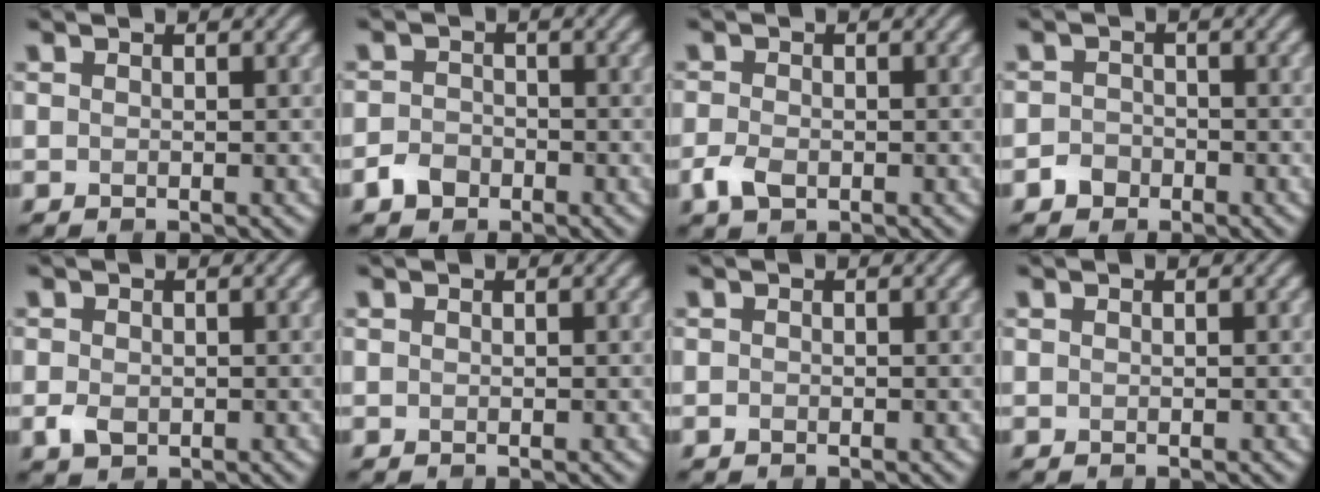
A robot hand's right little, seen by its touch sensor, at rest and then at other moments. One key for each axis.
{"total": 2.3, "fx": -1.7, "fy": 1.5, "fz": 0.7, "tx": -0.007, "ty": 0.006, "tz": -0.034}
{"total": 2.5, "fx": -1.2, "fy": 1.6, "fz": 1.6, "tx": -0.037, "ty": 0.000, "tz": -0.025}
{"total": 1.9, "fx": -1.4, "fy": 1.2, "fz": 0.3, "tx": 0.004, "ty": 0.007, "tz": -0.026}
{"total": 2.0, "fx": -0.7, "fy": 1.5, "fz": 1.1, "tx": -0.024, "ty": 0.001, "tz": -0.013}
{"total": 0.0}
{"total": 0.7, "fx": -0.6, "fy": 0.3, "fz": 0.1, "tx": 0.000, "ty": 0.001, "tz": -0.011}
{"total": 0.0}